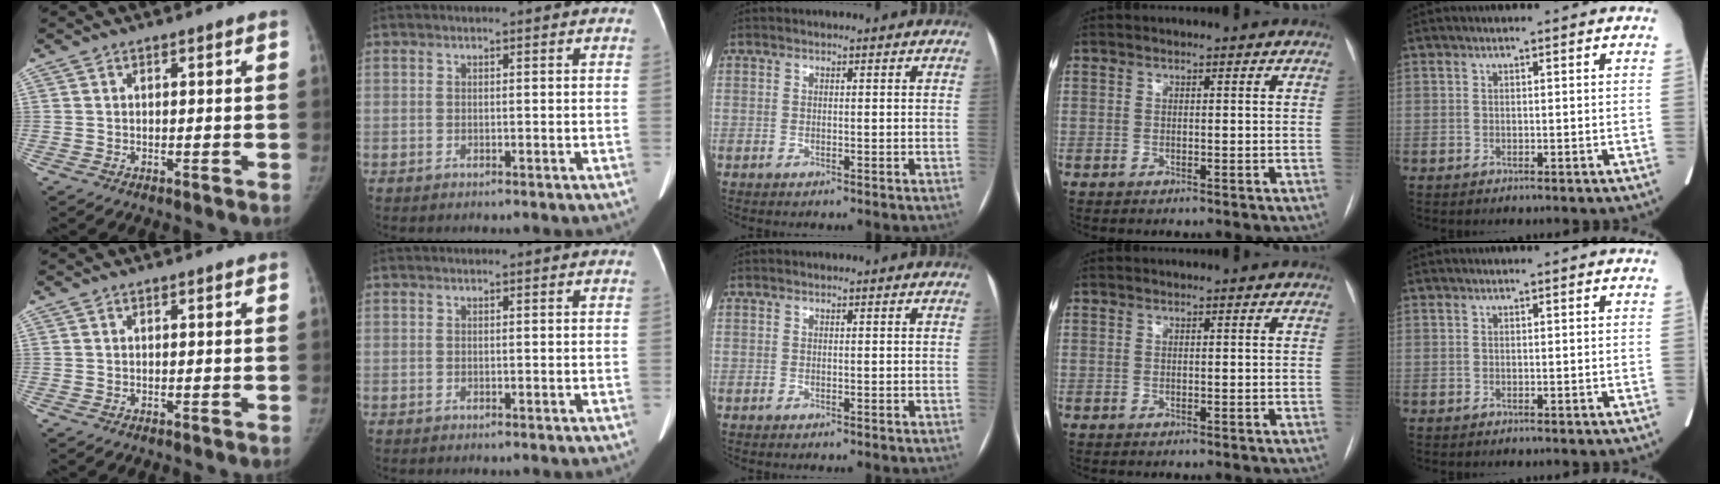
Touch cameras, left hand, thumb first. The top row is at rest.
{}